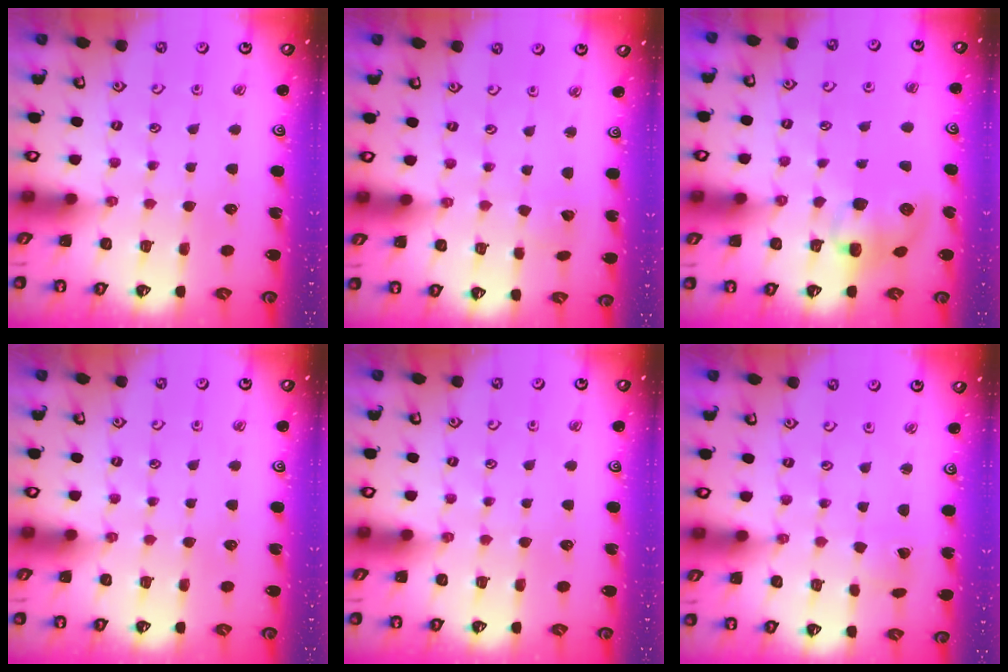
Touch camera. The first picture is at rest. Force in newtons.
{"total": 2.7, "press": 2.7, "slide": 0.3}
{"total": 9.2, "press": 9.1, "slide": 1.1}
{"total": 0.0}
{"total": 0.0}
{"total": 0.9, "press": 0.9, "slide": 0.1}